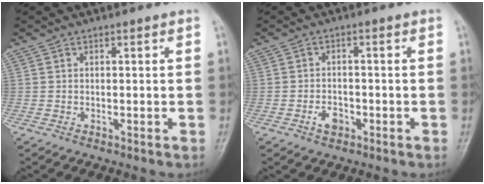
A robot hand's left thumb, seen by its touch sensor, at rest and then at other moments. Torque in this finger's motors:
{"motor_torque": [0.03, 0.90, 0.25, 0.11, 0.00]}